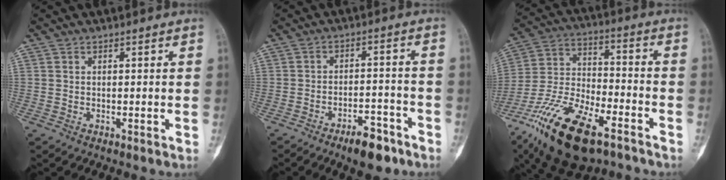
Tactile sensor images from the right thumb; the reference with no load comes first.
{"total": 7.8, "force": [-5.3, 3.1, 4.9], "torque": [-0.063, 0.035, -0.080]}
{"total": 22.0, "force": [-13.6, 9.0, 14.8], "torque": [-0.302, 0.049, -0.245]}